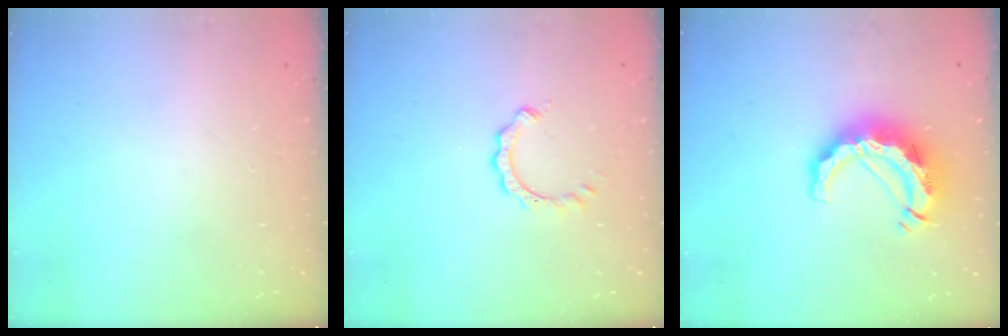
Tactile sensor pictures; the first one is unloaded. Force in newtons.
{"total": 3.9, "press": 3.9, "slide": 0.1}
{"total": 13.2, "press": 13.2, "slide": 1.4}